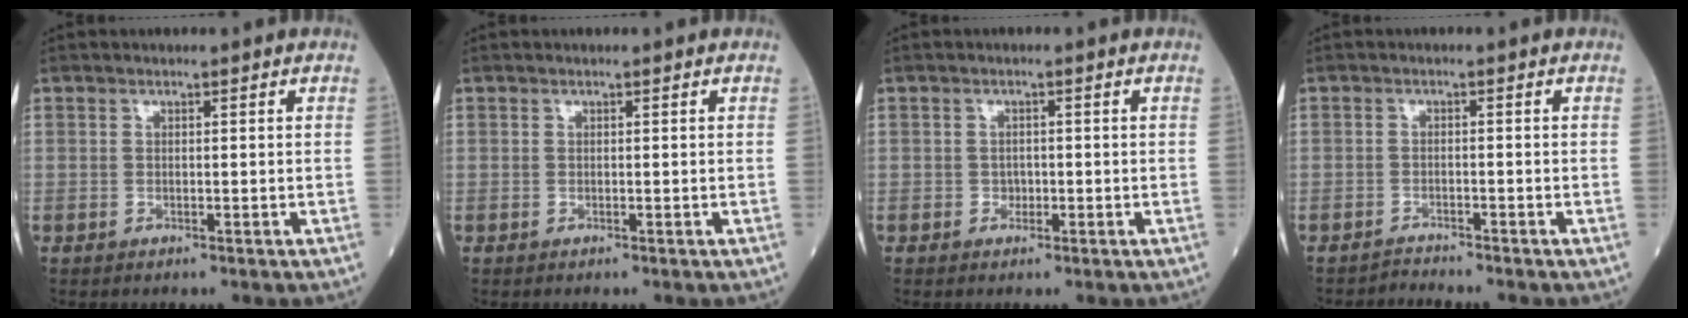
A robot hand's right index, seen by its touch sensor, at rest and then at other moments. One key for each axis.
{"total": 0.0}
{"total": 1.3, "fx": -0.4, "fy": 1.1, "fz": 0.6, "tx": -0.007, "ty": 0.004, "tz": -0.006}
{"total": 1.8, "fx": -1.6, "fy": -0.6, "fz": -0.7, "tx": 0.015, "ty": -0.011, "tz": -0.027}